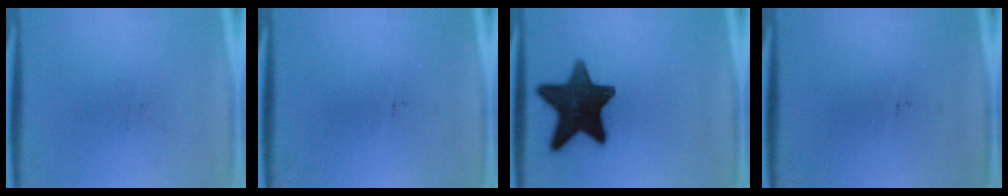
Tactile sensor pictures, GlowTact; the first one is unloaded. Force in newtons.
{"total": 0.0}
{"total": 14.8}
{"total": 0.0}